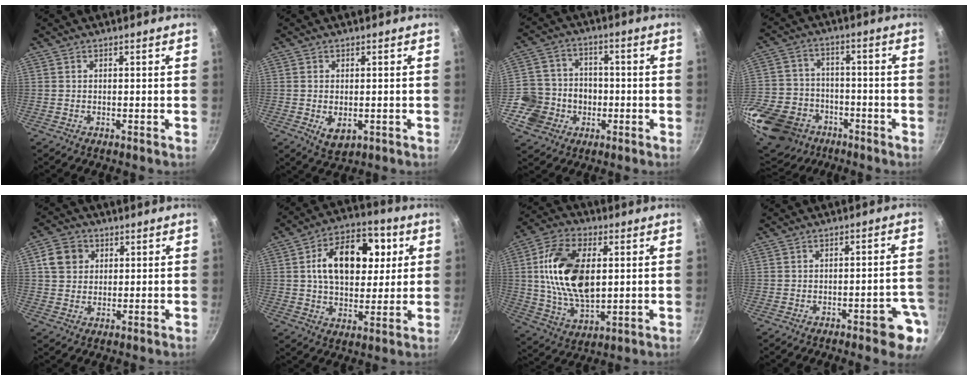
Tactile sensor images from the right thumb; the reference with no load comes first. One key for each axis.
{"total": 4.0, "fx": -0.9, "fy": 2.3, "fz": 3.1, "tx": -0.050, "ty": -0.007, "tz": -0.006}
{"total": 11.6, "fx": -3.1, "fy": 10.6, "fz": 3.8, "tx": -0.038, "ty": 0.029, "tz": -0.051}
{"total": 21.1, "fx": -10.0, "fy": 15.8, "fz": 9.7, "tx": -0.226, "ty": 0.038, "tz": -0.163}
{"total": 6.5, "fx": 1.8, "fy": 5.6, "fz": 2.7, "tx": -0.032, "ty": 0.001, "tz": 0.031}
{"total": 17.8, "fx": 4.1, "fy": 11.2, "fz": 13.3, "tx": -0.178, "ty": 0.009, "tz": 0.063}
{"total": 19.0, "fx": 2.7, "fy": 10.7, "fz": 15.5, "tx": -0.284, "ty": -0.005, "tz": 0.053}
{"total": 8.4, "fx": -4.0, "fy": 2.2, "fz": 7.0, "tx": -0.070, "ty": 0.028, "tz": -0.045}